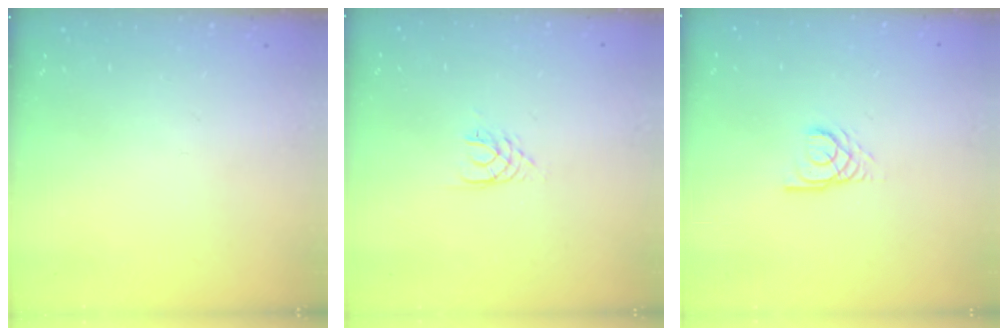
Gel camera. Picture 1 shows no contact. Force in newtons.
{"total": 3.2, "press": 3.2, "slide": 0.4}
{"total": 2.9, "press": 2.9, "slide": 0.1}